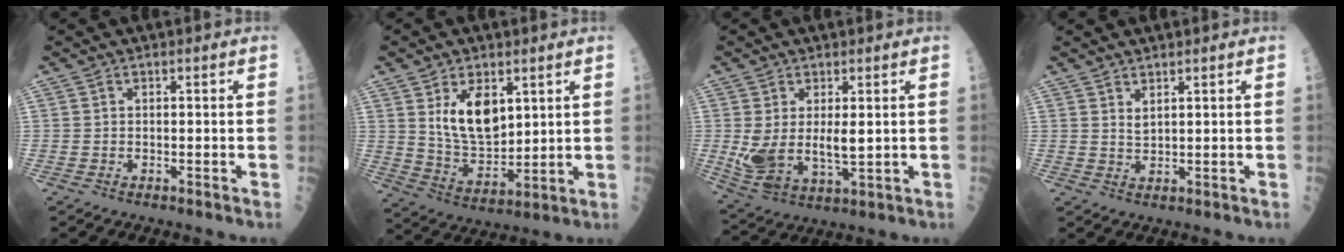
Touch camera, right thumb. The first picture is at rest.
{"total": 10.9, "force": [4.1, 6.0, 8.2], "torque": [-0.117, -0.029, 0.088]}
{"total": 10.0, "force": [0.7, 5.0, 8.6], "torque": [-0.167, -0.016, 0.031]}
{"total": 1.7, "force": [1.2, 0.5, 1.1], "torque": [-0.017, -0.014, 0.026]}